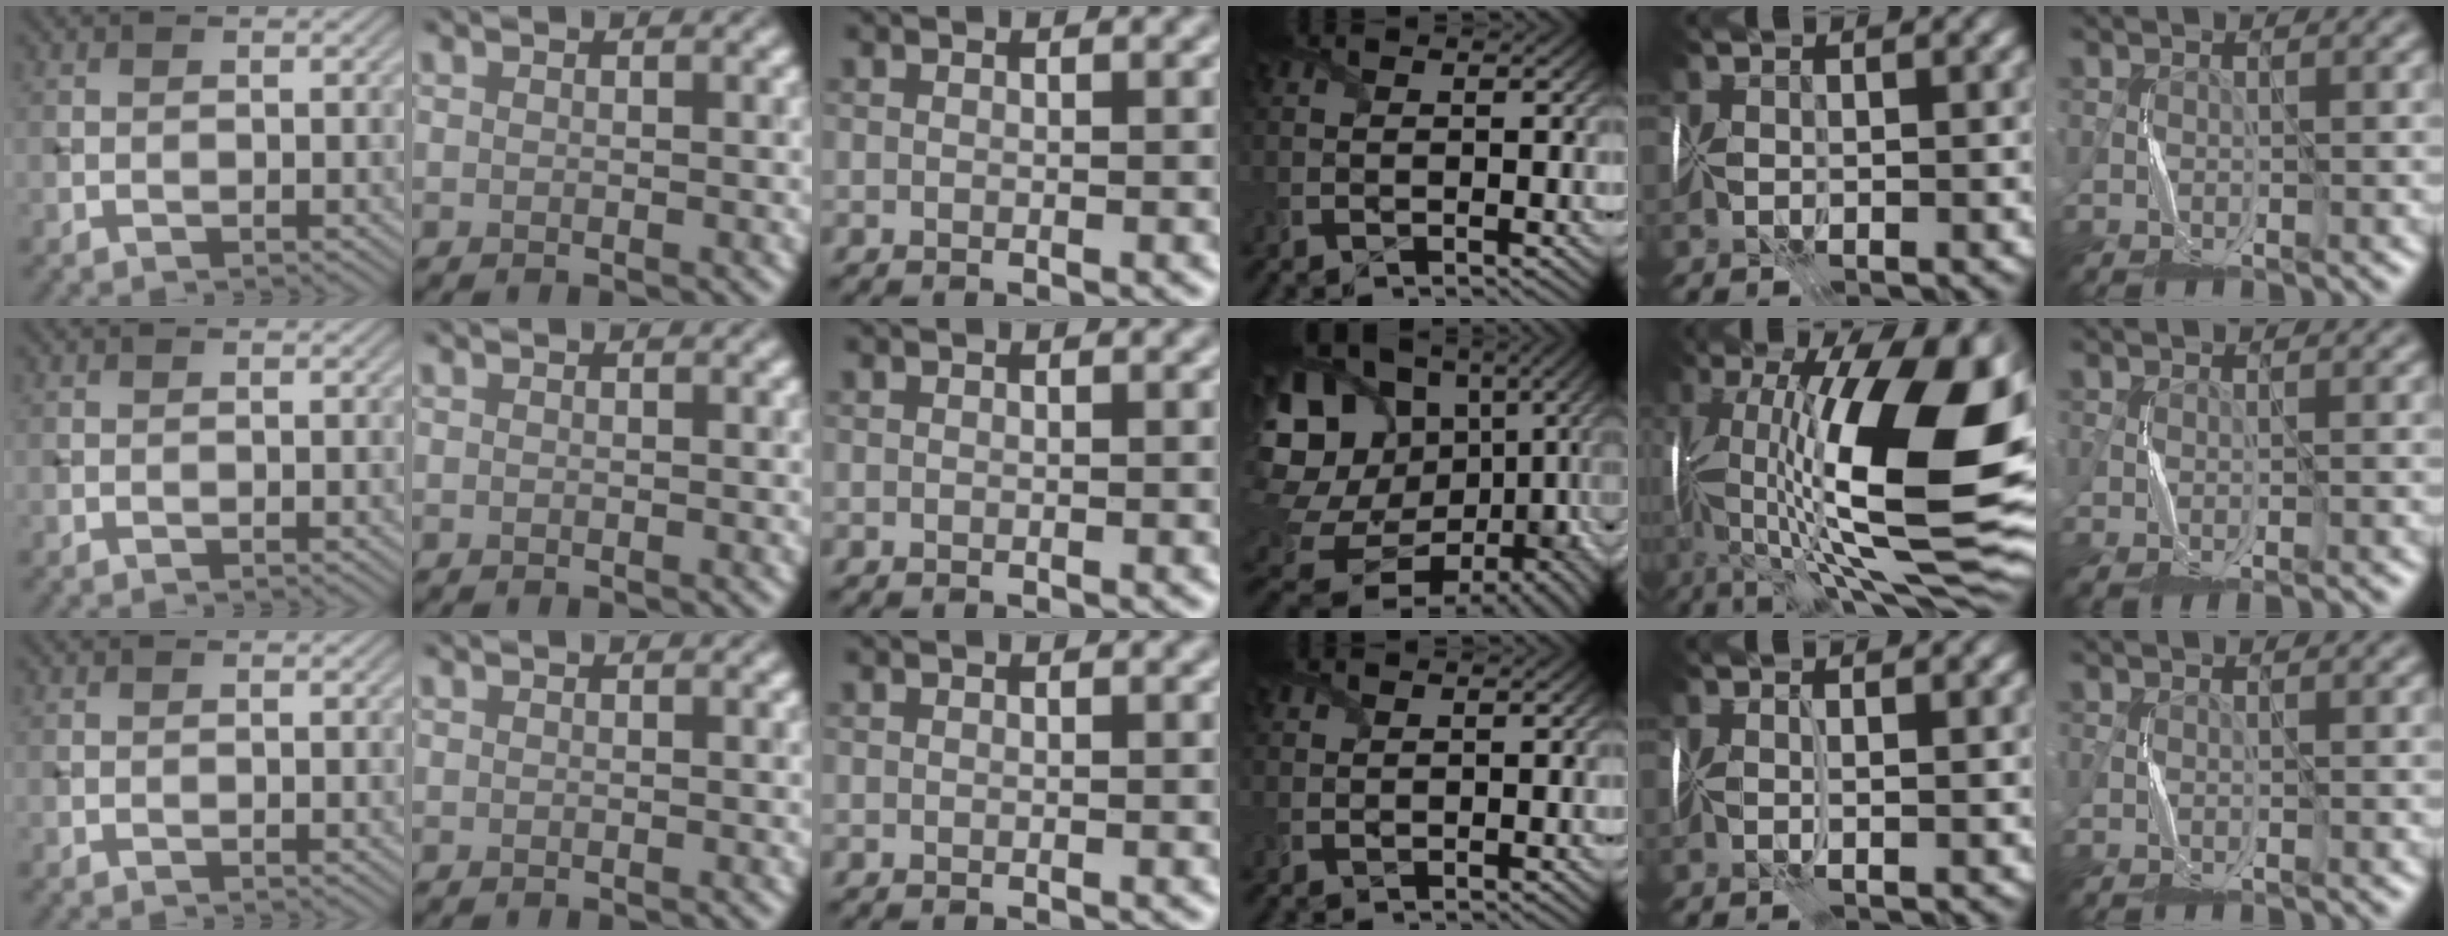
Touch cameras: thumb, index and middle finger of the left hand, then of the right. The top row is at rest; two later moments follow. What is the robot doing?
{"motion": "fold", "object": "wrapping paper"}